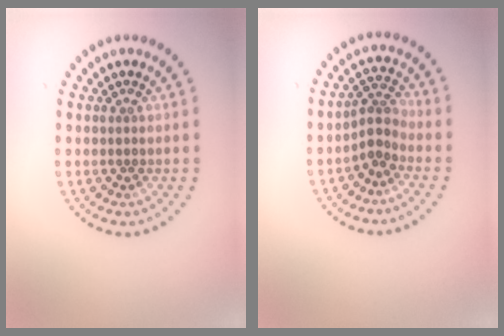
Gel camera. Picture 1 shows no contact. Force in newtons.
{"total": 2.3, "press": 1.6, "slide": 1.6}